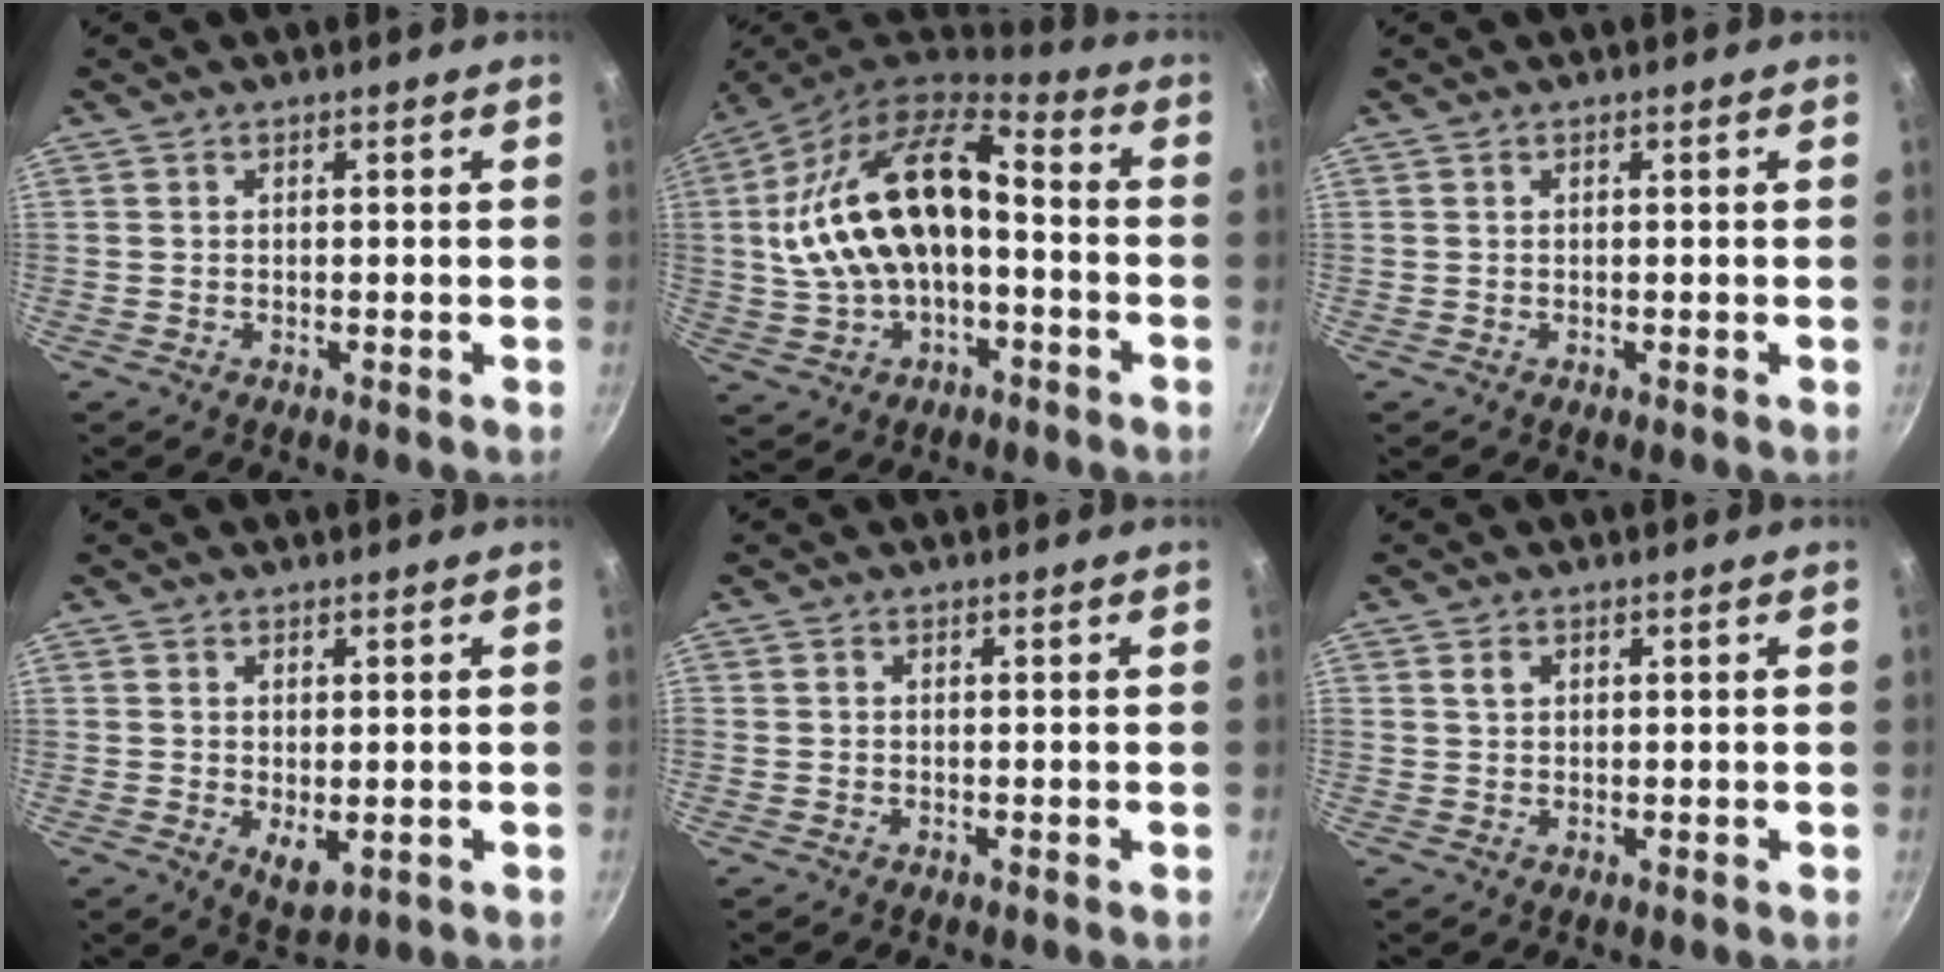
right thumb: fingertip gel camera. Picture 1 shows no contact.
{"total": 18.7, "force": [-1.7, 11.9, 14.3], "torque": [-0.238, 0.050, -0.040]}
{"total": 0.0}
{"total": 4.1, "force": [-0.3, 2.3, 3.5], "torque": [-0.054, -0.013, 0.003]}
{"total": 0.0}
{"total": 1.6, "force": [0.6, 1.1, 0.8], "torque": [-0.013, 0.000, 0.013]}